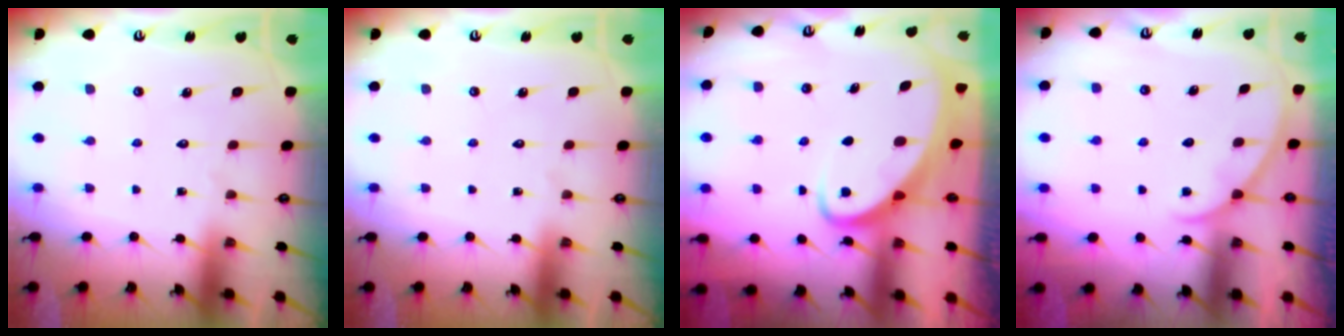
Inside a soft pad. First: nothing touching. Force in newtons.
{"total": 0.0}
{"total": 3.6, "press": 3.5, "slide": 0.4}
{"total": 2.8, "press": 2.8, "slide": 0.4}